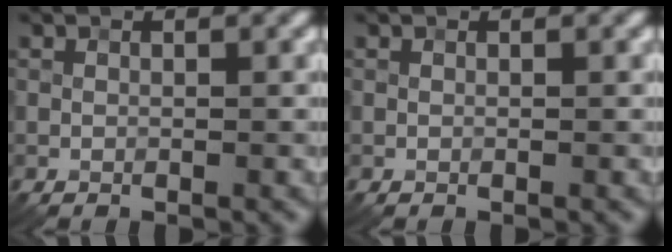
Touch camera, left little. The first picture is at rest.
{"total": 0.0}